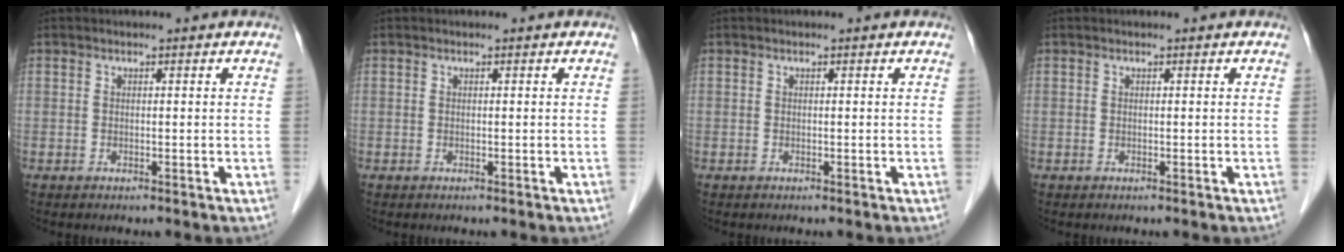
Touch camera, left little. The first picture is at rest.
{"total": 0.0}
{"total": 0.0}
{"total": 0.0}